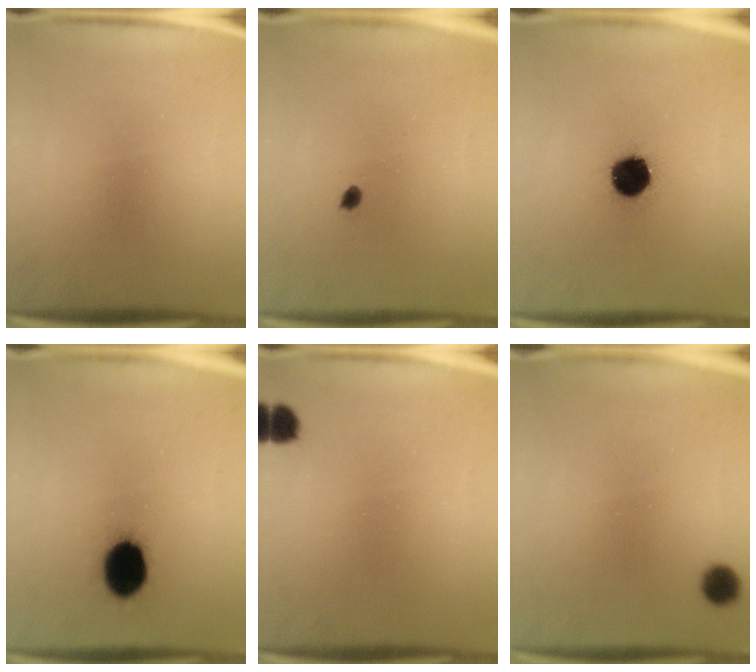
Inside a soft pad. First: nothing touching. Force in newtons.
{"total": 1.1}
{"total": 12.9}
{"total": 13.2}
{"total": 2.8}
{"total": 5.0}